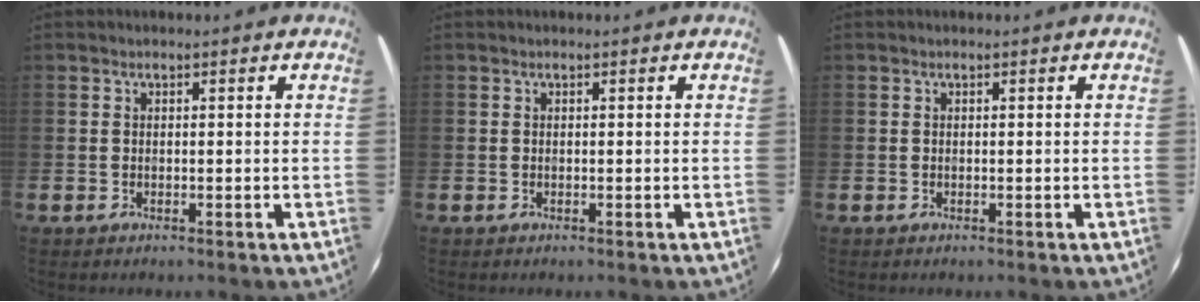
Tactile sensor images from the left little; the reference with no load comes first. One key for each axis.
{"total": 0.0}
{"total": 0.0}